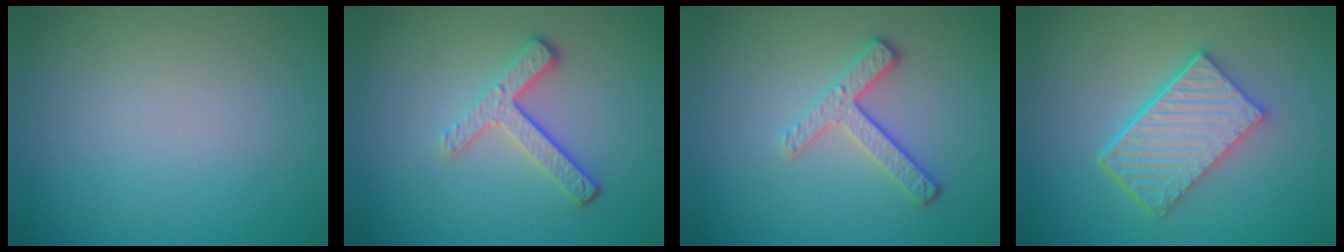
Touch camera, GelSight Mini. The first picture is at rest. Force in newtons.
{"total": 3.4, "press": 2.6, "slide": 2.3}
{"total": 3.4, "press": 2.5, "slide": 2.3}
{"total": 6.2, "press": 4.5, "slide": 4.2}